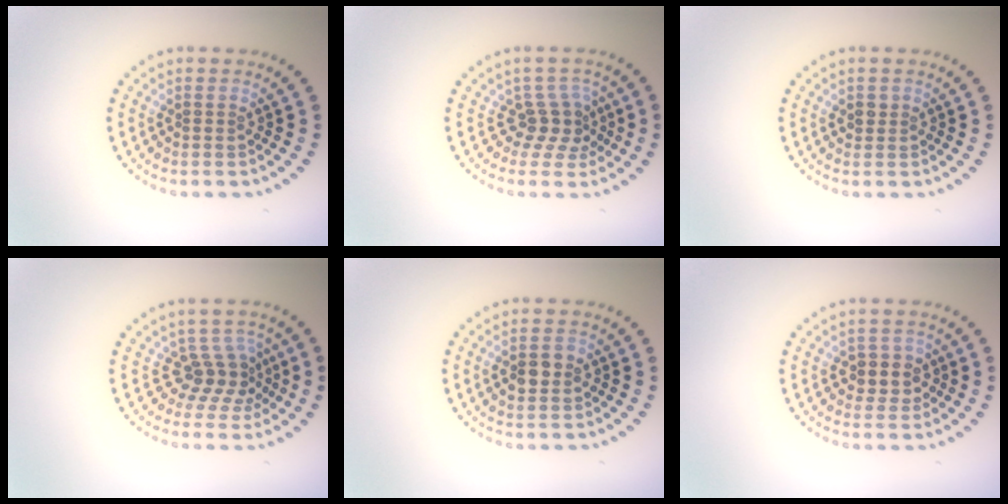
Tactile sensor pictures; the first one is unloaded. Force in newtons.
{"total": 2.6, "press": 1.8, "slide": 1.9}
{"total": 0.9, "press": 0.8, "slide": 0.4}
{"total": 3.0, "press": 2.0, "slide": 2.2}
{"total": 2.6, "press": 2.6, "slide": 0.1}
{"total": 2.5, "press": 2.2, "slide": 1.1}